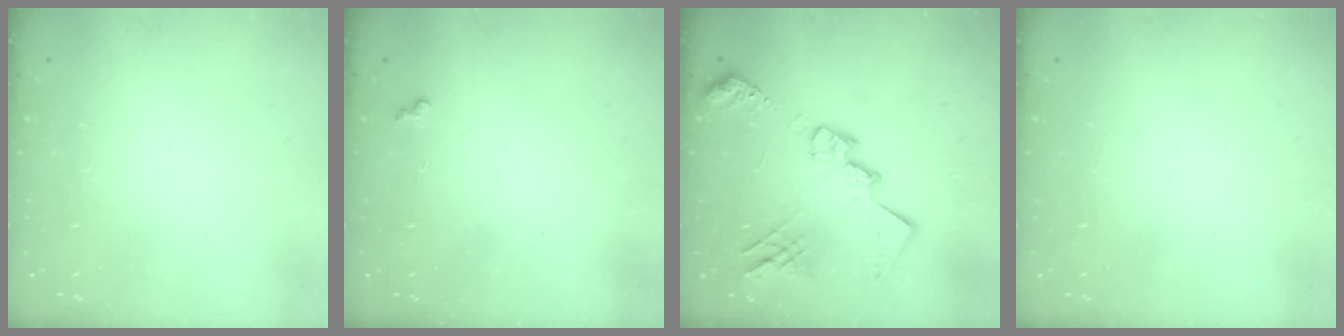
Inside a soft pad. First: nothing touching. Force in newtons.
{"total": 3.6, "press": 3.6, "slide": 0.5}
{"total": 20.1, "press": 20.1, "slide": 1.1}
{"total": 1.1, "press": 1.0, "slide": 0.1}